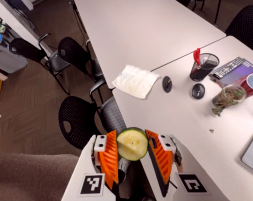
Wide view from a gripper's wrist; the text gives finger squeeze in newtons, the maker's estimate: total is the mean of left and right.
{"total": 8.6, "left": 8.2, "right": 9.1}